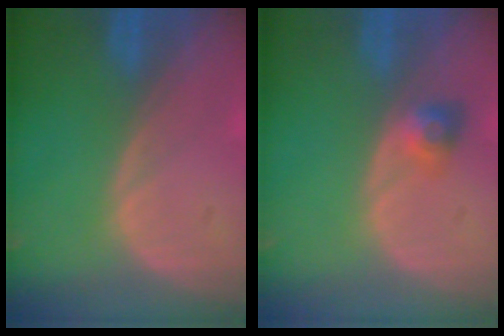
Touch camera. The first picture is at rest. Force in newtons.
{"total": 3.0, "press": 2.7, "slide": 1.3}